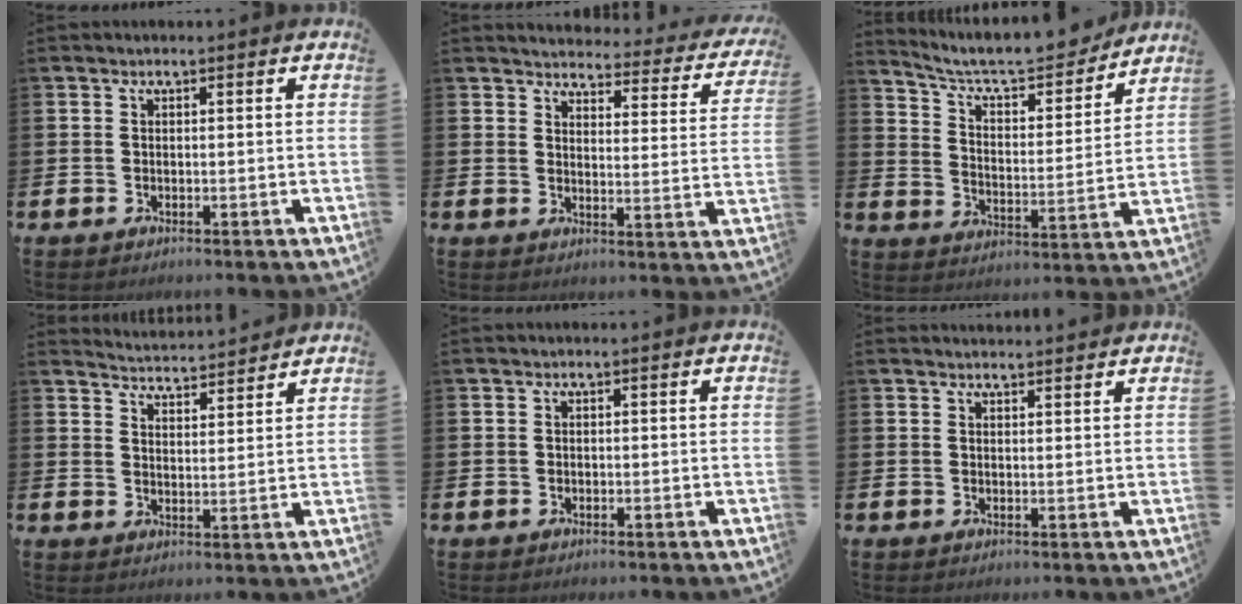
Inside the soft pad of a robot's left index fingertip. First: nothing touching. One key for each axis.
{"total": 3.1, "fx": 3.0, "fy": 0.9, "fz": 0.5, "tx": -0.021, "ty": -0.031, "tz": 0.043}
{"total": 8.6, "fx": 7.8, "fy": 2.0, "fz": 2.9, "tx": -0.086, "ty": -0.055, "tz": 0.131}
{"total": 4.2, "fx": 4.2, "fy": 0.1, "fz": -0.4, "tx": -0.003, "ty": -0.034, "tz": 0.073}
{"total": 0.0}
{"total": 1.8, "fx": 1.8, "fy": 0.2, "fz": -0.1, "tx": 0.010, "ty": -0.013, "tz": 0.031}